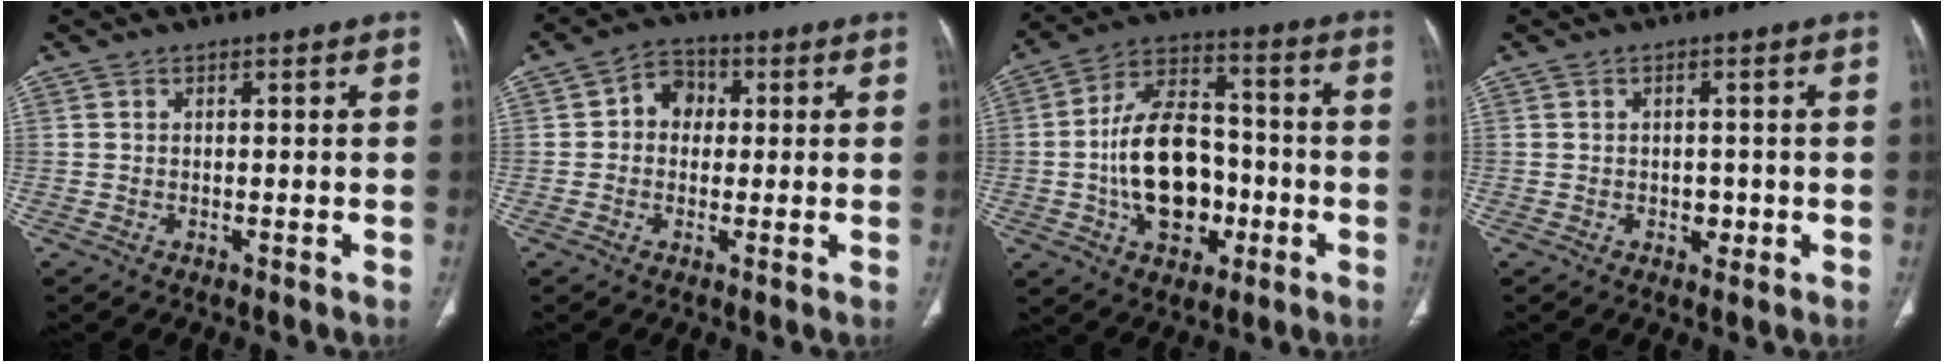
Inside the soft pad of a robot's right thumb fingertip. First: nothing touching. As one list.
[{"total": 5.8, "force": [0.7, 4.9, 3.1], "torque": [-0.021, 0.014, 0.001]}, {"total": 17.7, "force": [-3.3, 11.5, 13.1], "torque": [-0.195, 0.038, -0.051]}, {"total": 2.2, "force": [-0.5, 1.8, 1.3], "torque": [-0.006, 0.004, -0.005]}]